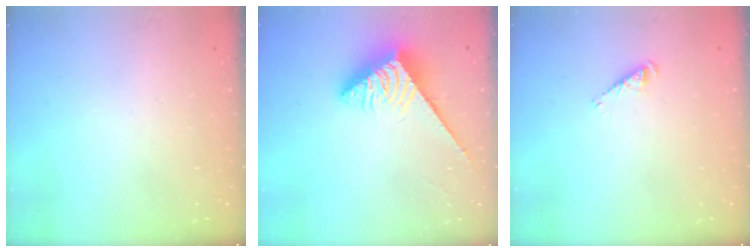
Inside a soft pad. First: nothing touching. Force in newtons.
{"total": 3.9, "press": 3.9, "slide": 0.6}
{"total": 3.1, "press": 3.1, "slide": 0.4}